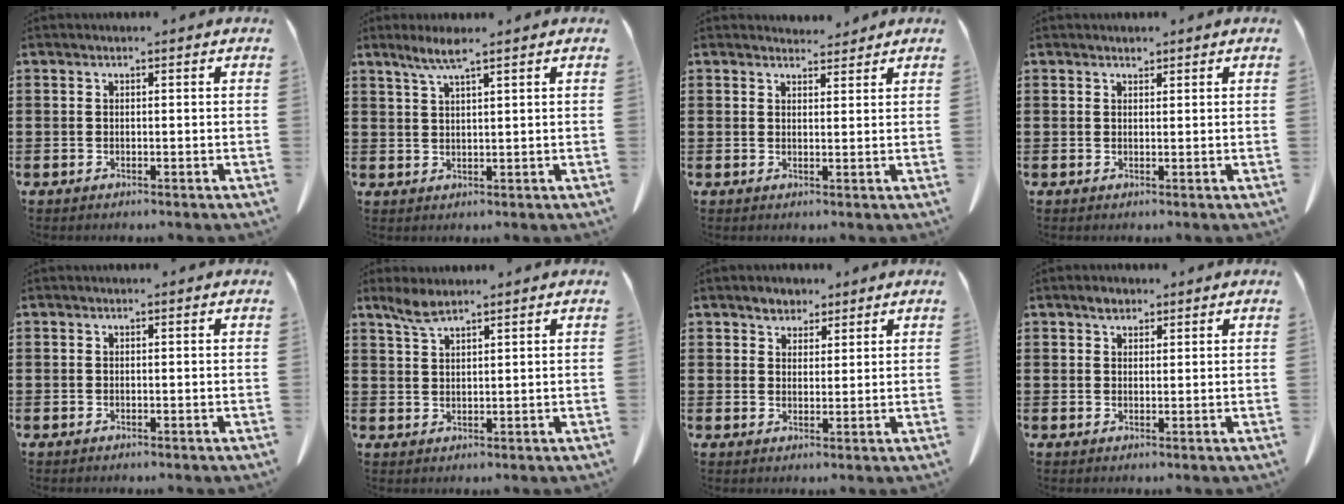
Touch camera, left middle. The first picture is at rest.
{"total": 3.7, "force": [2.5, 0.1, 2.7], "torque": [-0.059, 0.001, 0.044]}
{"total": 2.7, "force": [2.6, 0.6, 0.3], "torque": [-0.006, -0.008, 0.047]}
{"total": 1.0, "force": [0.9, 0.4, 0.2], "torque": [0.002, -0.003, 0.016]}
{"total": 0.0}
{"total": 3.0, "force": [2.3, 0.5, 1.8], "torque": [-0.042, 0.001, 0.043]}
{"total": 3.0, "force": [2.5, 1.6, 0.3], "torque": [-0.016, 0.006, 0.048]}
{"total": 1.7, "force": [1.4, 0.9, 0.6], "torque": [-0.008, 0.000, 0.024]}